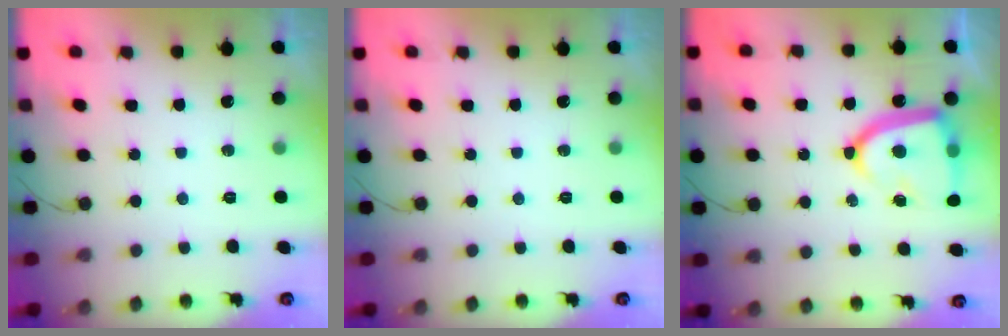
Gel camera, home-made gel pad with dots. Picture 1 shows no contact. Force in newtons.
{"total": 0.0}
{"total": 16.7, "press": 16.6, "slide": 1.5}